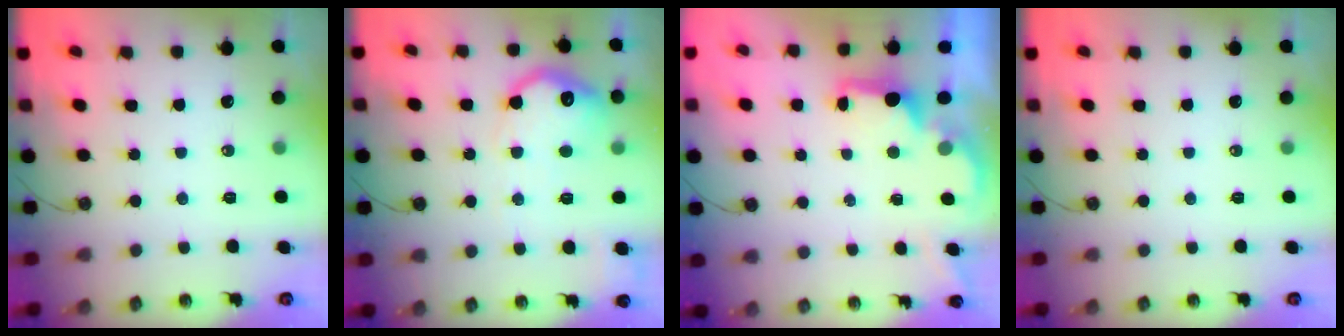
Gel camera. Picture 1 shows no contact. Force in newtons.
{"total": 17.5, "press": 17.4, "slide": 1.2}
{"total": 2.0, "press": 1.9, "slide": 0.8}
{"total": 0.0}